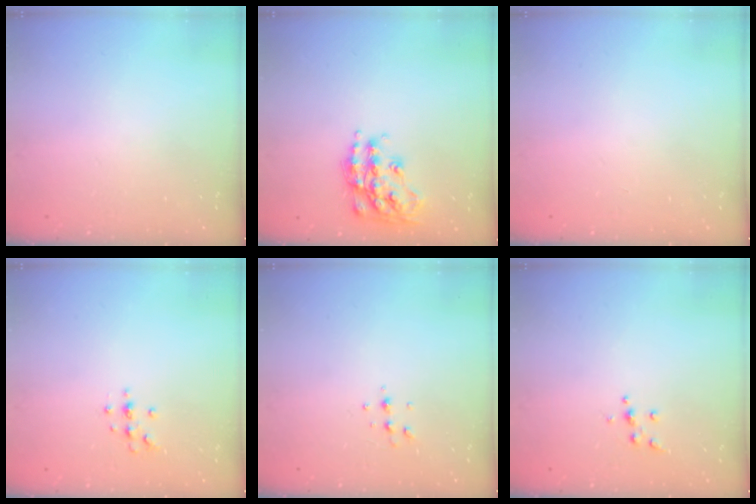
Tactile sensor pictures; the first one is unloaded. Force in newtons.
{"total": 16.6, "press": 16.5, "slide": 1.0}
{"total": 0.0}
{"total": 4.3, "press": 4.2, "slide": 1.0}
{"total": 4.7, "press": 4.6, "slide": 1.0}
{"total": 4.5, "press": 4.5, "slide": 0.5}